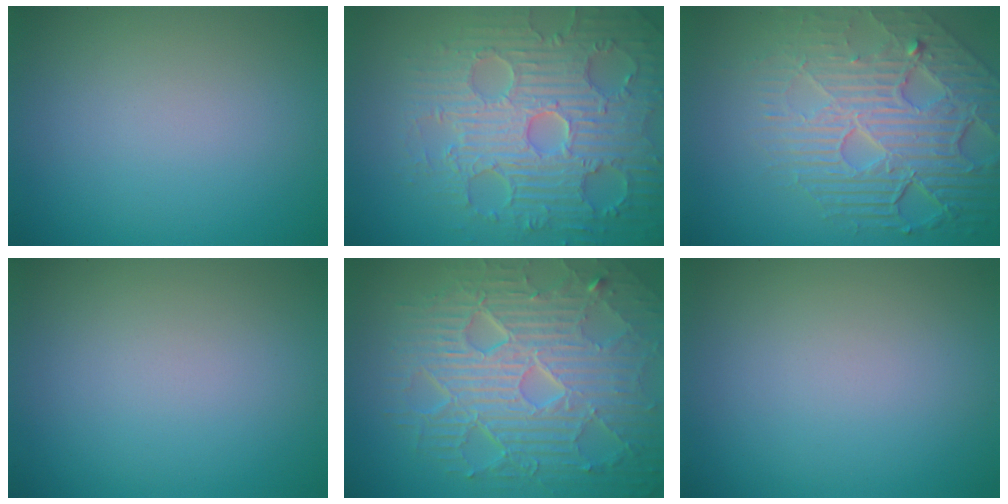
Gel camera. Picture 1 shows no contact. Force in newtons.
{"total": 8.4, "press": 6.4, "slide": 5.5}
{"total": 8.6, "press": 5.8, "slide": 6.4}
{"total": 0.0}
{"total": 10.7, "press": 6.9, "slide": 8.2}
{"total": 0.0}